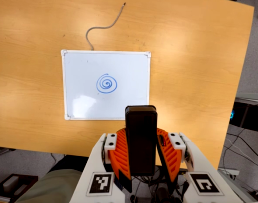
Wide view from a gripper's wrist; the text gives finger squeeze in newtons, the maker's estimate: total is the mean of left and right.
{"total": 8.7, "left": 7.4, "right": 10.0}